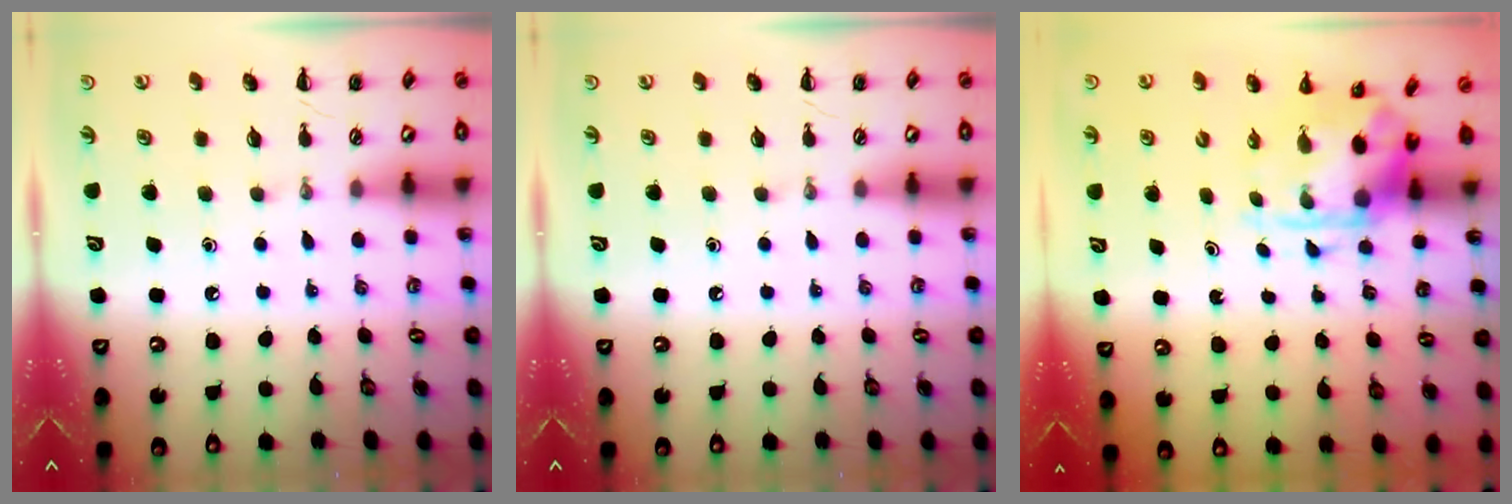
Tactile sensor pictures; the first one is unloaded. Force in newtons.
{"total": 0.0}
{"total": 3.7, "press": 3.6, "slide": 0.9}